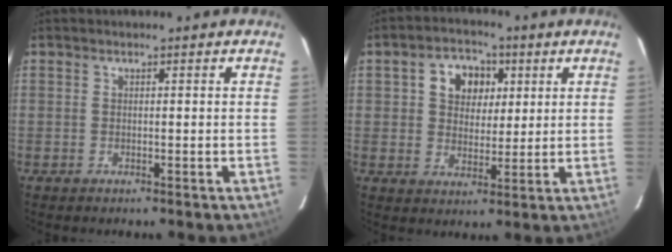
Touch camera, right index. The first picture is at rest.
{"total": 8.1, "force": [2.6, 6.3, 4.3], "torque": [-0.081, 0.023, 0.044]}